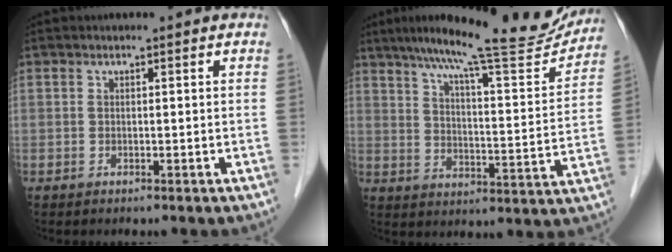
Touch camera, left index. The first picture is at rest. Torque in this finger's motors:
{"motor_torque": [0.12, -0.25, 0.29, 0.11]}